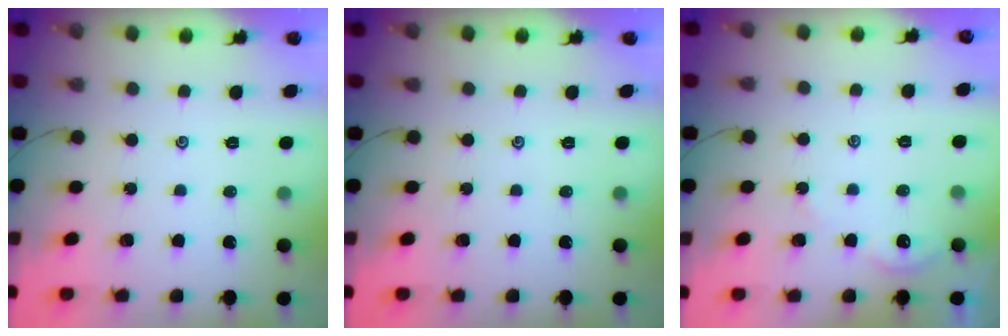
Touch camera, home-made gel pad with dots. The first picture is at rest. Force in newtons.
{"total": 0.0}
{"total": 1.7, "press": 1.7, "slide": 0.3}